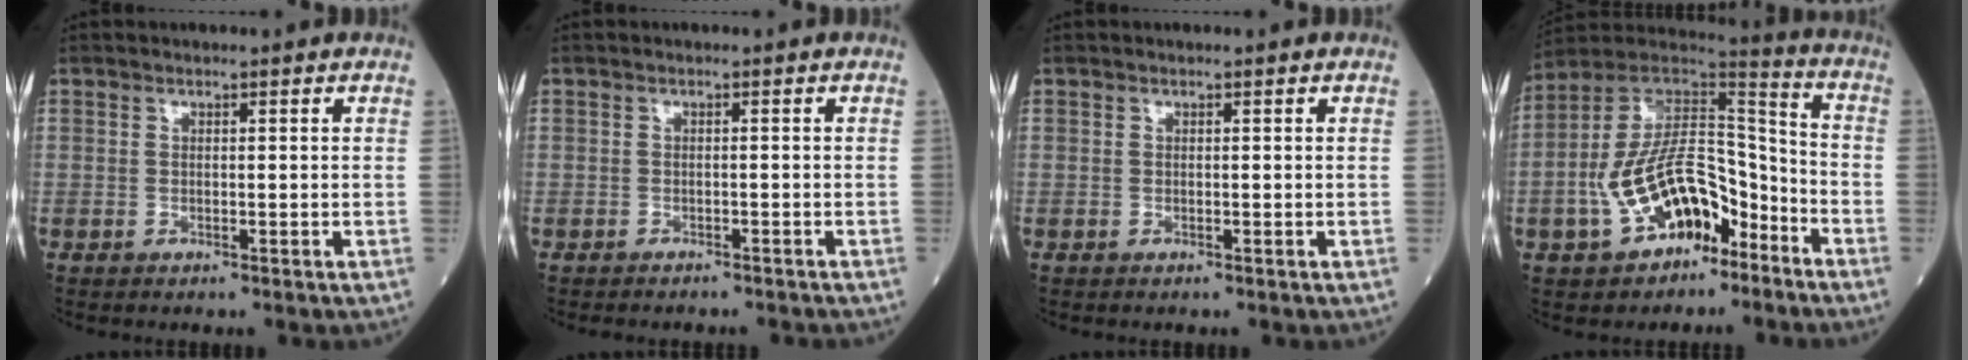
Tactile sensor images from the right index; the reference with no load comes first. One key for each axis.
{"total": 4.2, "fx": -3.8, "fy": 1.7, "fz": 1.0, "tx": -0.011, "ty": 0.000, "tz": -0.047}
{"total": 0.0}
{"total": 15.5, "fx": -6.6, "fy": 7.9, "fz": 11.5, "tx": -0.220, "ty": 0.033, "tz": -0.112}